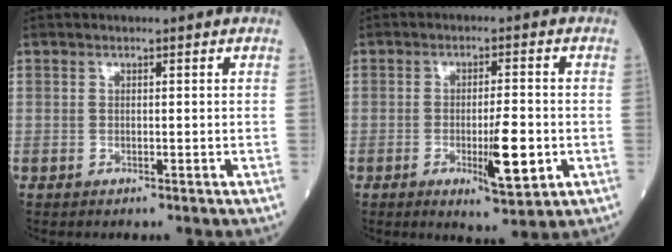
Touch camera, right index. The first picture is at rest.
{"total": 7.1, "force": [-1.8, 1.0, 6.7], "torque": [-0.103, -0.011, -0.025]}